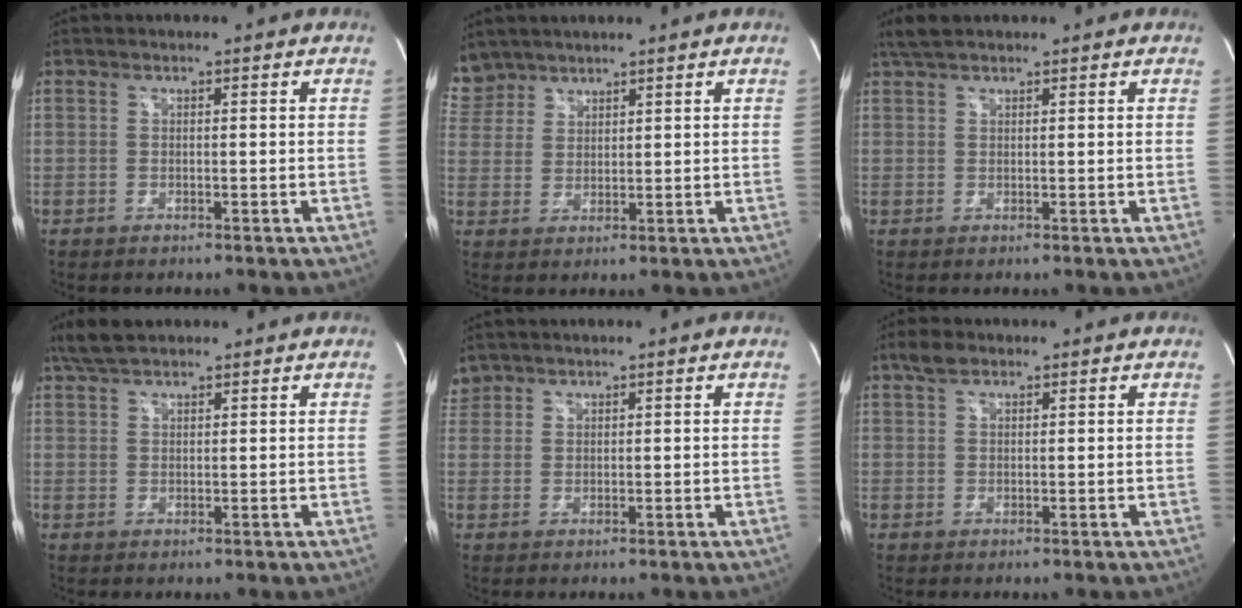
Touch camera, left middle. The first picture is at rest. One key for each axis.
{"total": 5.2, "fx": 4.5, "fy": 2.4, "fz": -0.3, "tx": 0.006, "ty": 0.011, "tz": 0.098}
{"total": 2.9, "fx": 2.5, "fy": 0.7, "fz": 1.4, "tx": -0.036, "ty": 0.015, "tz": 0.050}
{"total": 4.5, "fx": 3.7, "fy": 1.2, "fz": 2.1, "tx": -0.056, "ty": 0.017, "tz": 0.073}
{"total": 2.2, "fx": 1.9, "fy": 1.1, "fz": -0.2, "tx": 0.004, "ty": 0.012, "tz": 0.040}
{"total": 2.4, "fx": 1.8, "fy": 1.1, "fz": 1.2, "tx": -0.031, "ty": 0.009, "tz": 0.034}